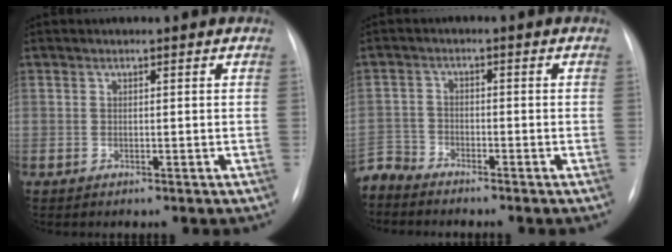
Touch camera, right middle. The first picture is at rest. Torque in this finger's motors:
{"motor_torque": [0.15, -0.29, 0.03, 0.01]}